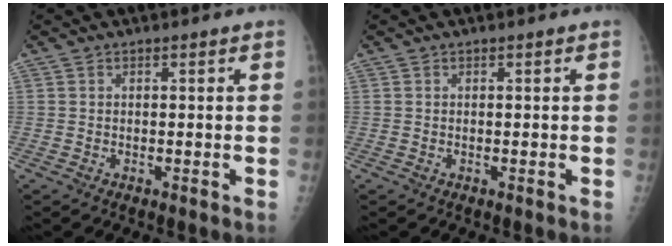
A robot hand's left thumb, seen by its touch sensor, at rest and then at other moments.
{"total": 0.0}